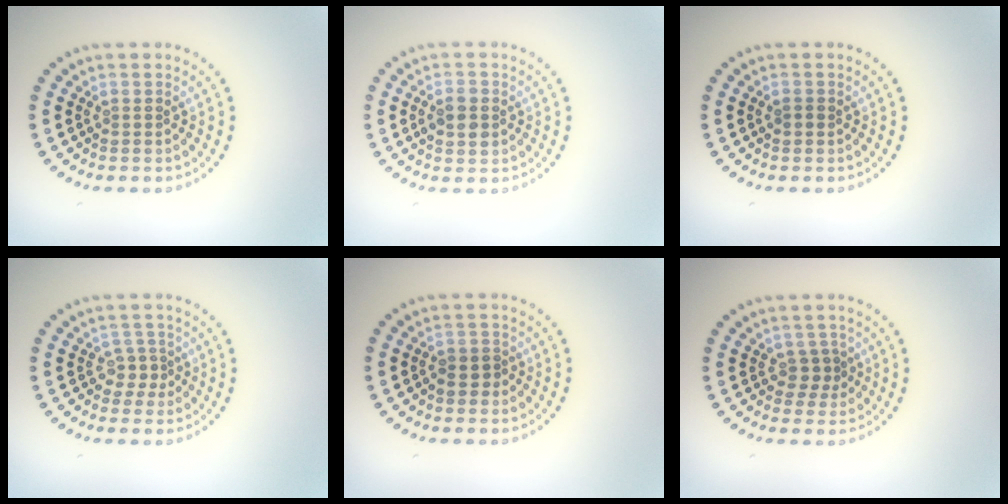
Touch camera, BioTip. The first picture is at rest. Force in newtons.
{"total": 2.8, "press": 2.8, "slide": 0.1}
{"total": 0.7, "press": 0.7, "slide": 0.2}
{"total": 1.9, "press": 1.4, "slide": 1.2}
{"total": 1.4, "press": 1.2, "slide": 0.6}
{"total": 1.4, "press": 1.1, "slide": 0.8}